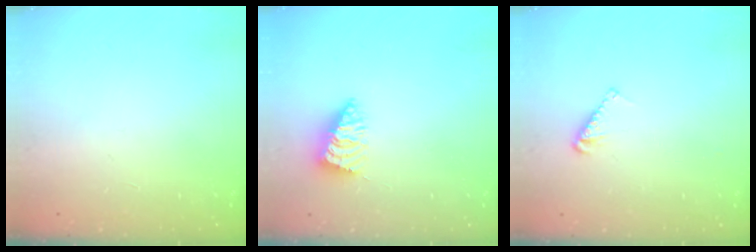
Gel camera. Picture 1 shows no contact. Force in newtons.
{"total": 2.1, "press": 2.1, "slide": 0.1}
{"total": 4.9, "press": 4.8, "slide": 0.7}